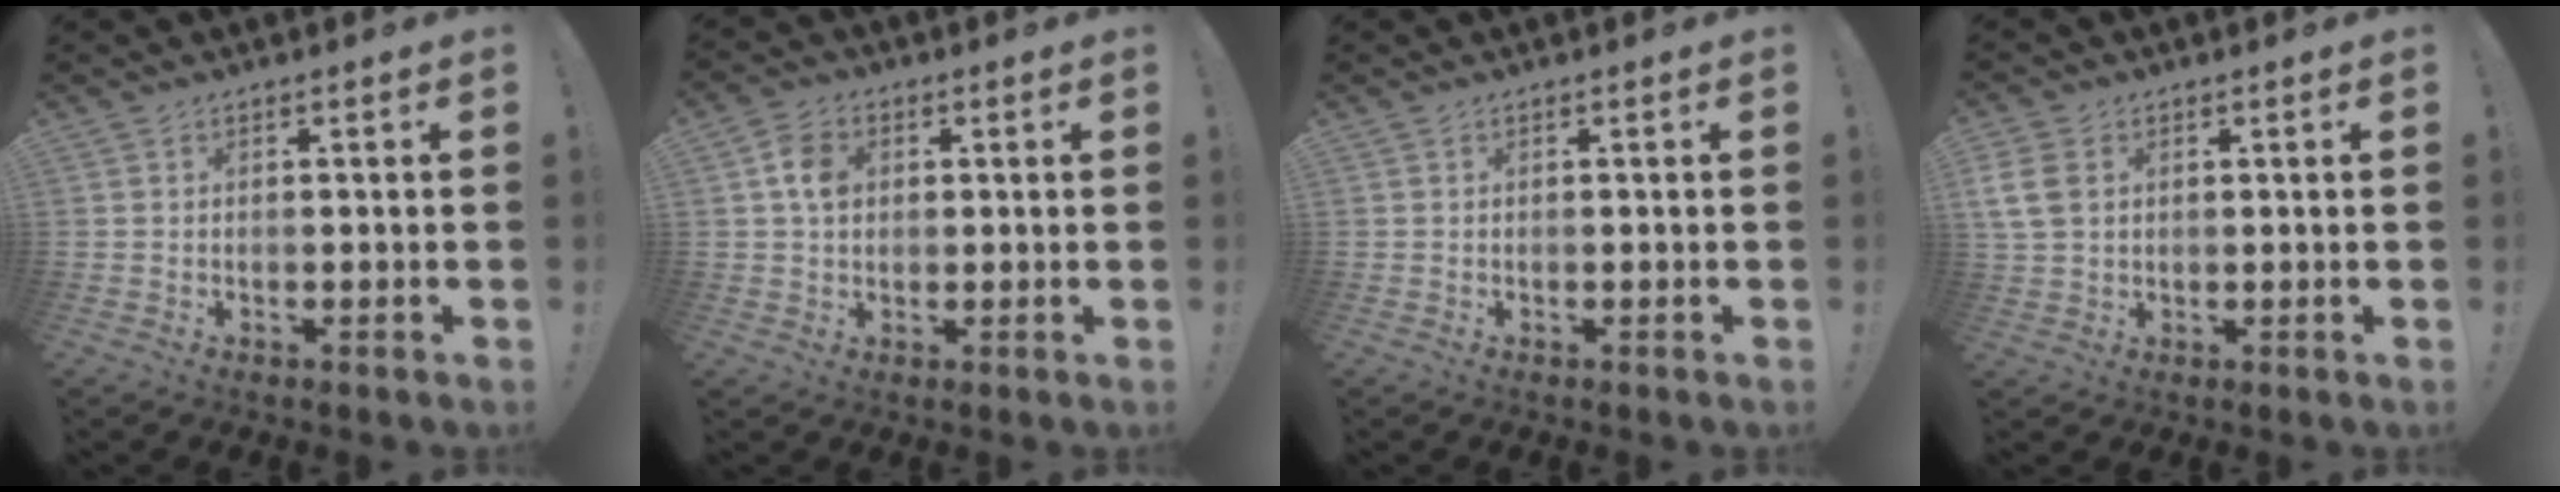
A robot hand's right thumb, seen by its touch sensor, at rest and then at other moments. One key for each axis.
{"total": 7.0, "fx": 1.4, "fy": 5.5, "fz": 4.1, "tx": -0.055, "ty": 0.007, "tz": 0.027}
{"total": 0.0}
{"total": 7.9, "fx": 2.1, "fy": 5.8, "fz": 4.9, "tx": -0.097, "ty": -0.001, "tz": 0.044}